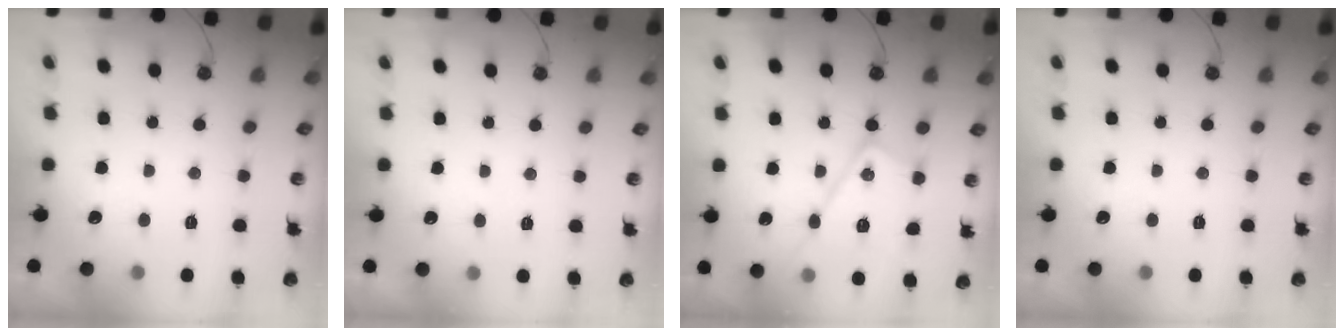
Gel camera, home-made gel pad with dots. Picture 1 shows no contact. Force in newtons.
{"total": 2.9, "press": 2.9, "slide": 0.5}
{"total": 14.8, "press": 14.8, "slide": 0.7}
{"total": 0.0}